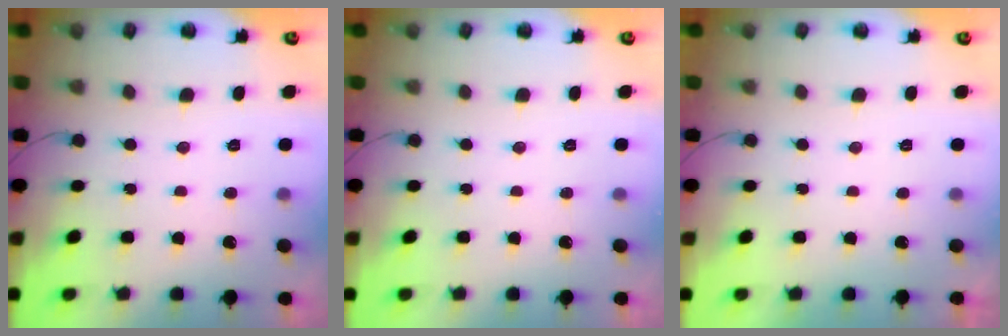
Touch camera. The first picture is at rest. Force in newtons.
{"total": 0.0}
{"total": 2.3, "press": 2.2, "slide": 0.4}